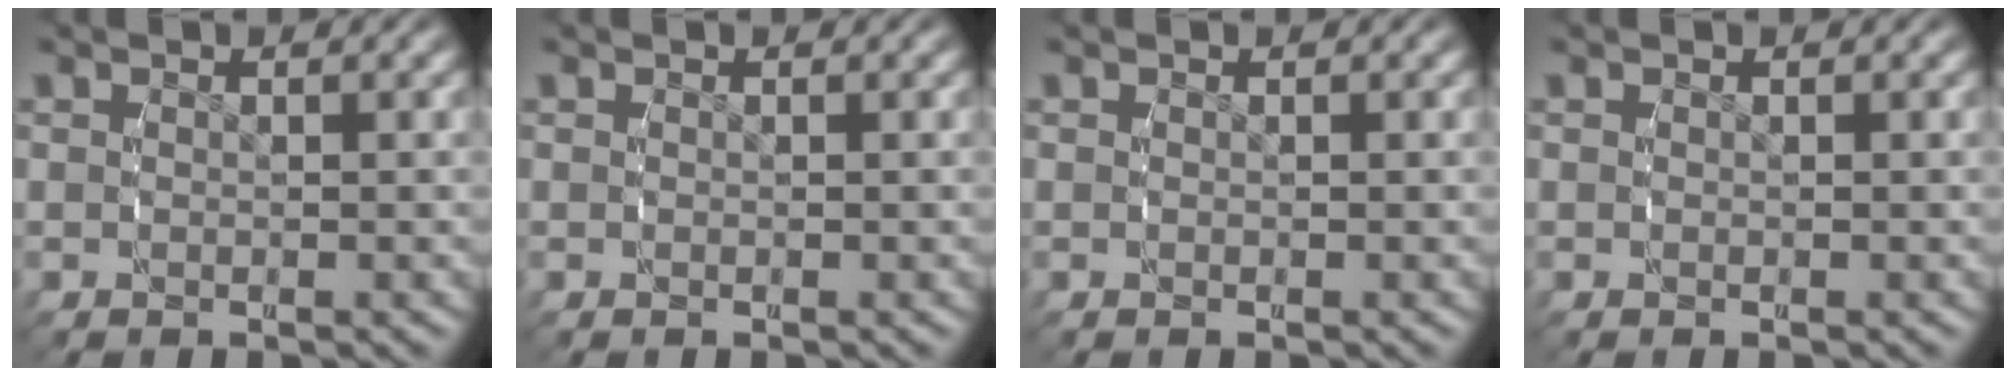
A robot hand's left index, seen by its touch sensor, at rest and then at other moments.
{"total": 0.0}
{"total": 0.0}
{"total": 0.0}